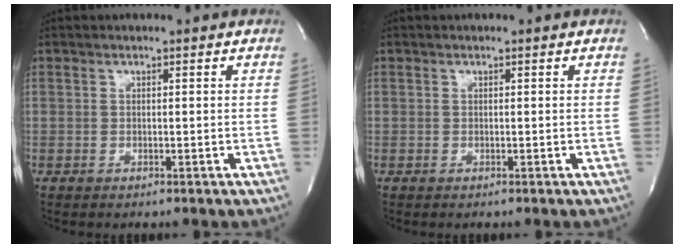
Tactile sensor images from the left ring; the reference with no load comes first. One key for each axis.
{"total": 0.0}